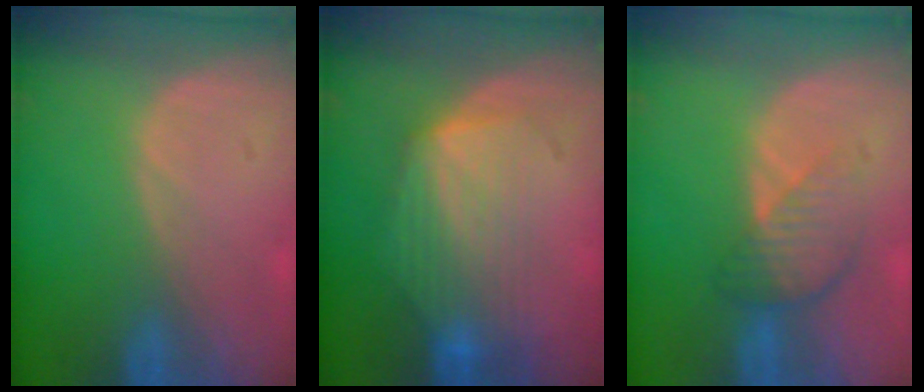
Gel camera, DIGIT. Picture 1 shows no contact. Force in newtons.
{"total": 7.0, "press": 7.0, "slide": 0.7}
{"total": 4.5, "press": 4.1, "slide": 2.0}